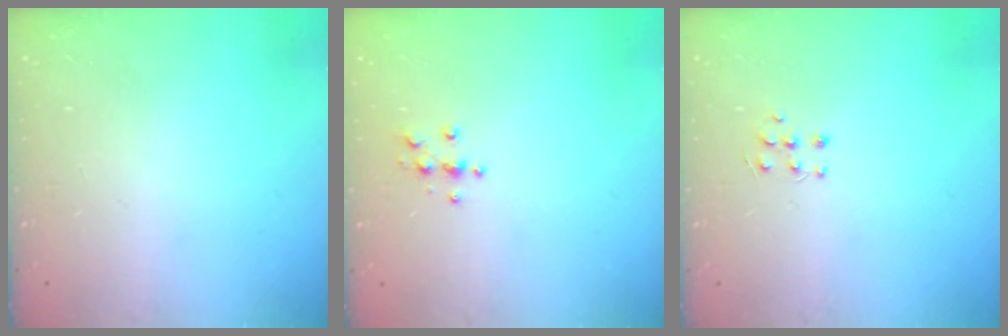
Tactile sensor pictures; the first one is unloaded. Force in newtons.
{"total": 3.9, "press": 3.9, "slide": 0.4}
{"total": 4.8, "press": 4.7, "slide": 0.8}